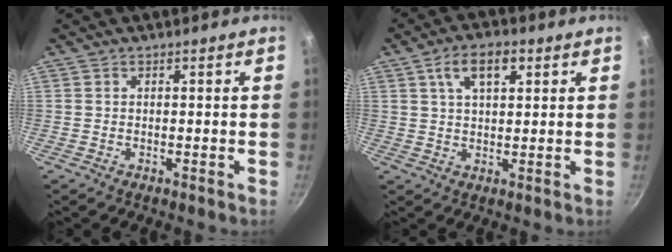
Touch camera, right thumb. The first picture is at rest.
{"total": 7.7, "force": [3.2, 4.0, 5.7], "torque": [-0.083, 0.003, 0.051]}